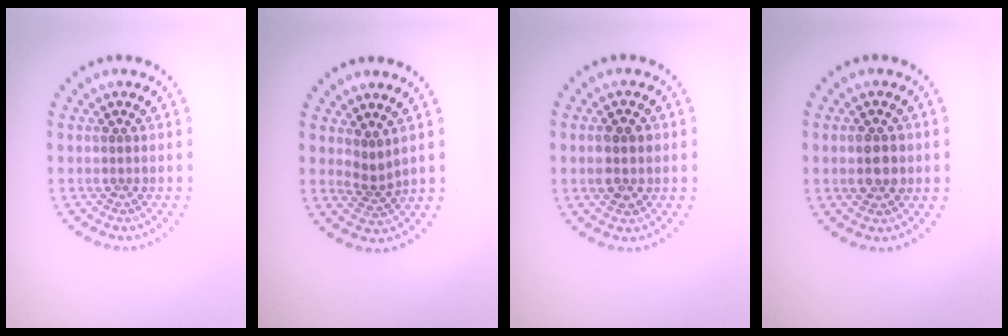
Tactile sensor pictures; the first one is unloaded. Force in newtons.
{"total": 1.8, "press": 1.2, "slide": 1.3}
{"total": 2.6, "press": 2.6, "slide": 0.2}
{"total": 2.6, "press": 2.6, "slide": 0.1}